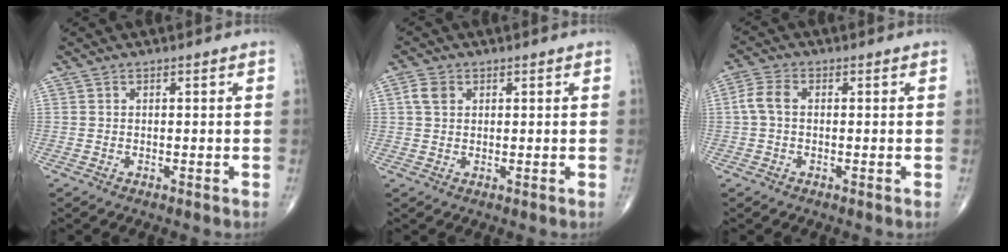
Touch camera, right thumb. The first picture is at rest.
{"total": 3.0, "force": [1.0, 2.3, 1.7], "torque": [-0.032, 0.006, 0.018]}
{"total": 4.1, "force": [0.1, 2.6, 3.1], "torque": [-0.070, 0.012, -0.005]}